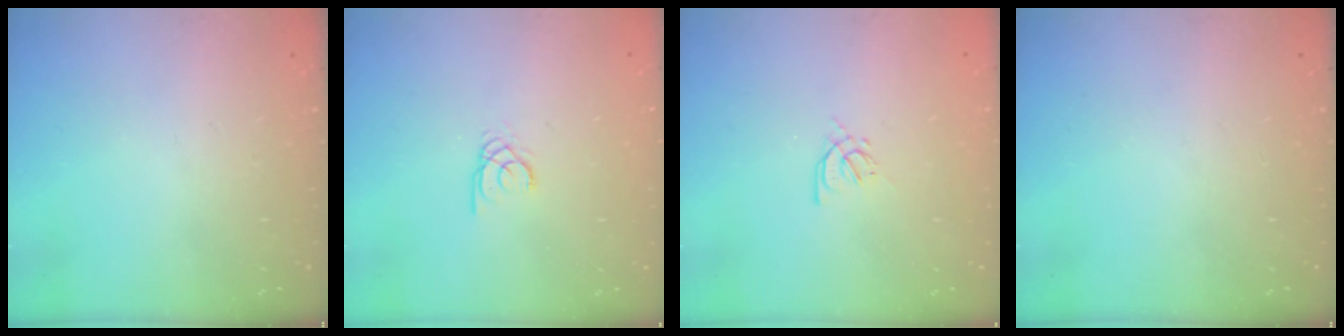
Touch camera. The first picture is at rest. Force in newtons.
{"total": 1.9, "press": 1.9, "slide": 0.1}
{"total": 2.9, "press": 2.8, "slide": 0.8}
{"total": 0.0}